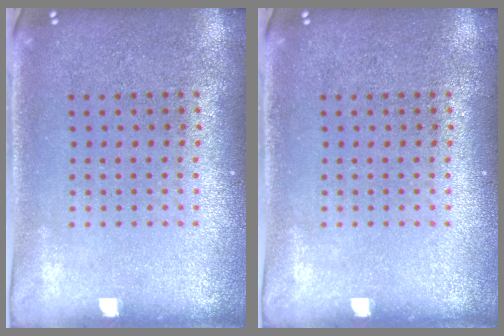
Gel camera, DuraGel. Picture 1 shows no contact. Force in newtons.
{"total": 0.0}